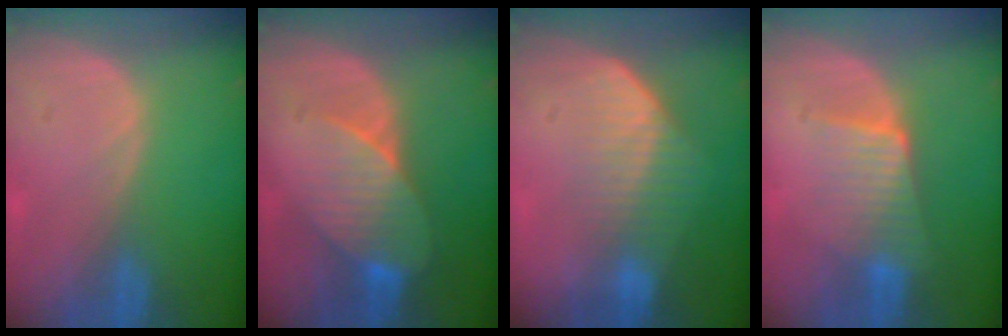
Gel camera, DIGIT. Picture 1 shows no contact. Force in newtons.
{"total": 8.1, "press": 7.3, "slide": 3.5}
{"total": 7.3, "press": 6.3, "slide": 3.8}
{"total": 6.0, "press": 5.8, "slide": 1.7}